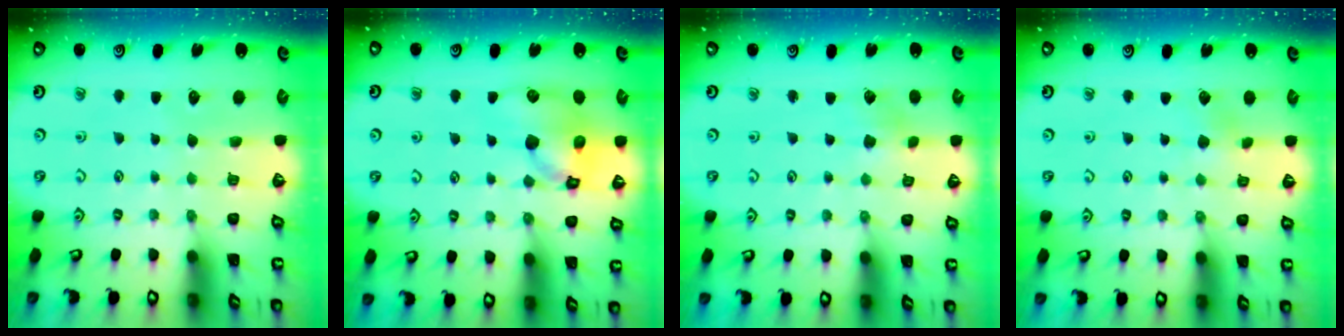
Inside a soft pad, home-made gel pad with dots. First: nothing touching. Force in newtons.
{"total": 12.3, "press": 12.2, "slide": 1.7}
{"total": 3.3, "press": 3.3, "slide": 0.3}
{"total": 3.0, "press": 3.0, "slide": 0.1}